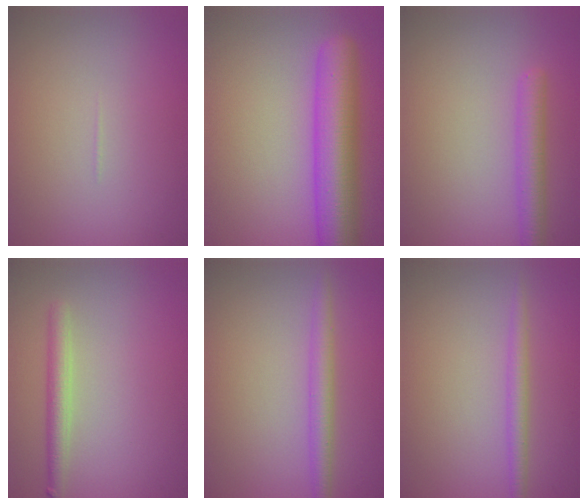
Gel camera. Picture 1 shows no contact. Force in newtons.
{"total": 8.3, "press": 8.3, "slide": 0.3}
{"total": 2.9, "press": 2.9, "slide": 0.2}
{"total": 2.3, "press": 2.3, "slide": 0.1}
{"total": 2.4, "press": 2.4, "slide": 0.2}
{"total": 1.9, "press": 1.9, "slide": 0.0}